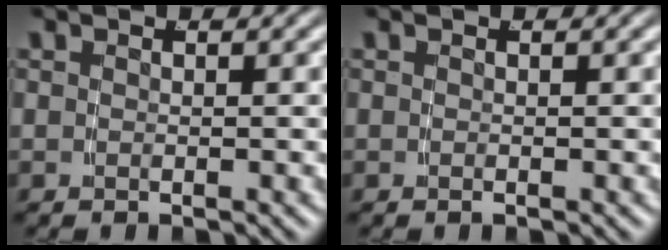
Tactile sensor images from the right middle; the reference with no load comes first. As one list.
[{"total": 0.0}]